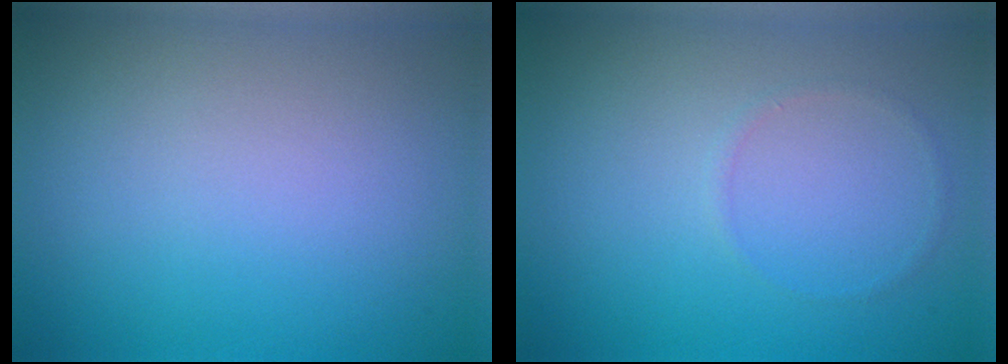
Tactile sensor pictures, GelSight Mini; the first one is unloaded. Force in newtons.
{"total": 0.5, "press": 0.5, "slide": 0.1}